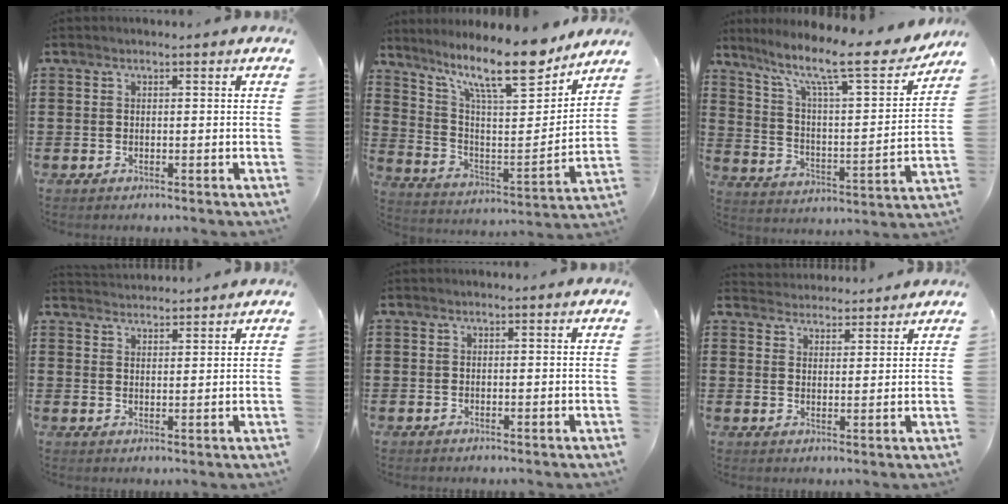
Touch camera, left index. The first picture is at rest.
{"total": 14.3, "force": [11.1, 3.5, 8.4], "torque": [-0.167, -0.064, 0.187]}
{"total": 12.1, "force": [9.3, 1.5, 7.6], "torque": [-0.155, -0.064, 0.146]}
{"total": 2.7, "force": [2.6, -0.1, -0.3], "torque": [0.000, -0.008, 0.051]}
{"total": 0.0}
{"total": 3.2, "force": [3.2, 0.4, -0.4], "torque": [-0.003, -0.011, 0.060]}